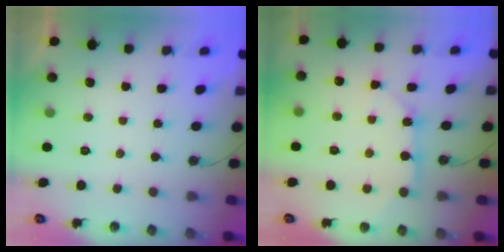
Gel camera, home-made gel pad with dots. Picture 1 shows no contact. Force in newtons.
{"total": 10.5, "press": 10.5, "slide": 0.8}